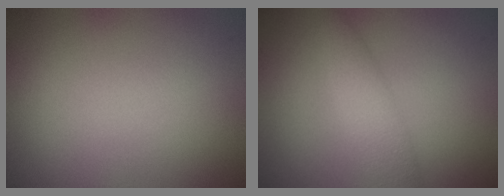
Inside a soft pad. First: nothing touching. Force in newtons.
{"total": 2.9, "press": 2.9, "slide": 0.0}